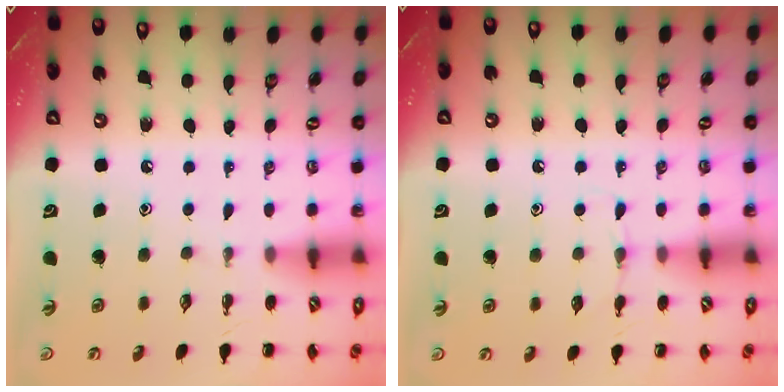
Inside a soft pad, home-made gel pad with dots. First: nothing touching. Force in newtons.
{"total": 4.1, "press": 3.9, "slide": 1.4}